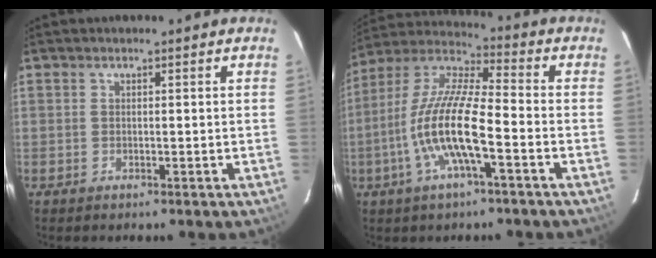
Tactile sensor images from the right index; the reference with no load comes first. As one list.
[{"total": 14.4, "force": [-4.6, 2.8, 13.3], "torque": [-0.267, -0.004, -0.096]}]